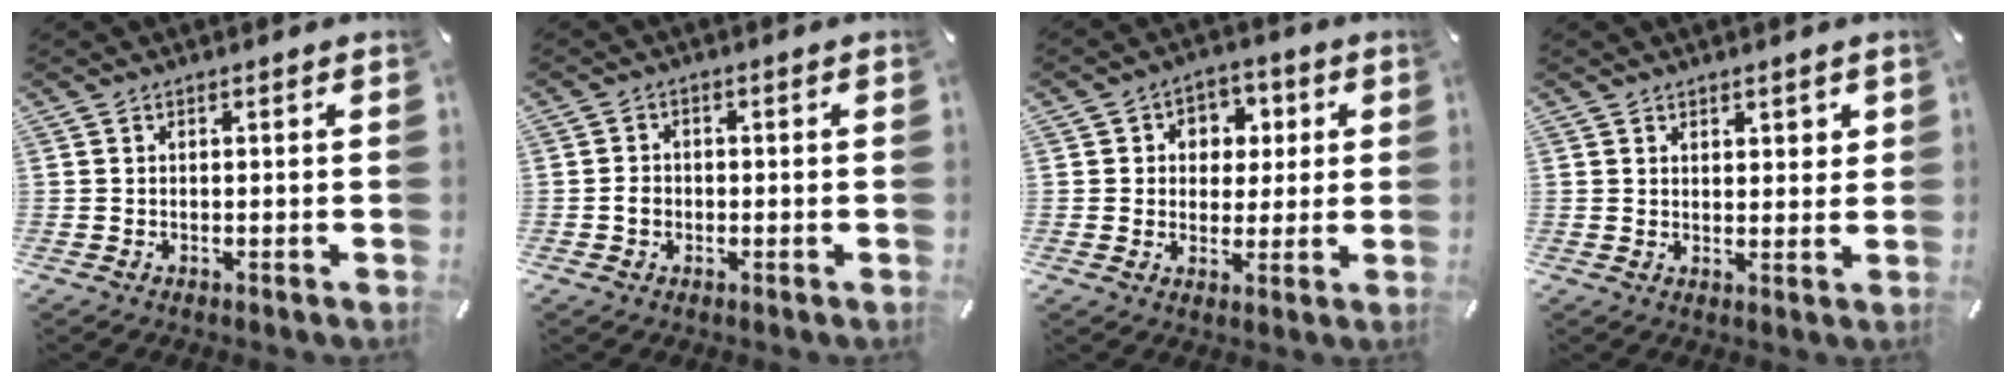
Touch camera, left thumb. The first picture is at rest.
{"total": 2.8, "force": [-0.7, 2.3, 1.4], "torque": [-0.025, 0.006, -0.013]}
{"total": 7.0, "force": [0.7, 6.6, 2.0], "torque": [-0.029, 0.000, 0.009]}
{"total": 2.7, "force": [2.0, 1.8, 0.4], "torque": [0.005, -0.007, 0.034]}